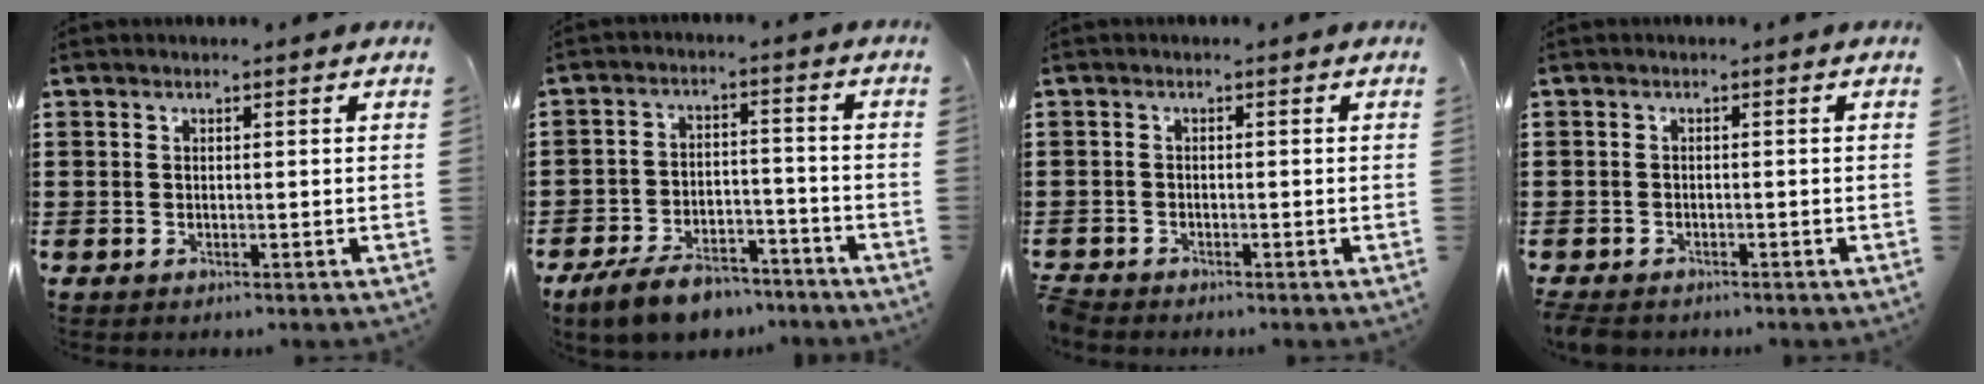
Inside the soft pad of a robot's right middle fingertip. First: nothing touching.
{"total": 7.8, "force": [-6.7, 2.3, 3.2], "torque": [-0.061, 0.015, -0.128]}
{"total": 1.2, "force": [-1.2, 0.1, 0.1], "torque": [-0.005, -0.001, -0.025]}
{"total": 1.4, "force": [-1.3, 0.5, 0.1], "torque": [-0.013, -0.003, -0.032]}